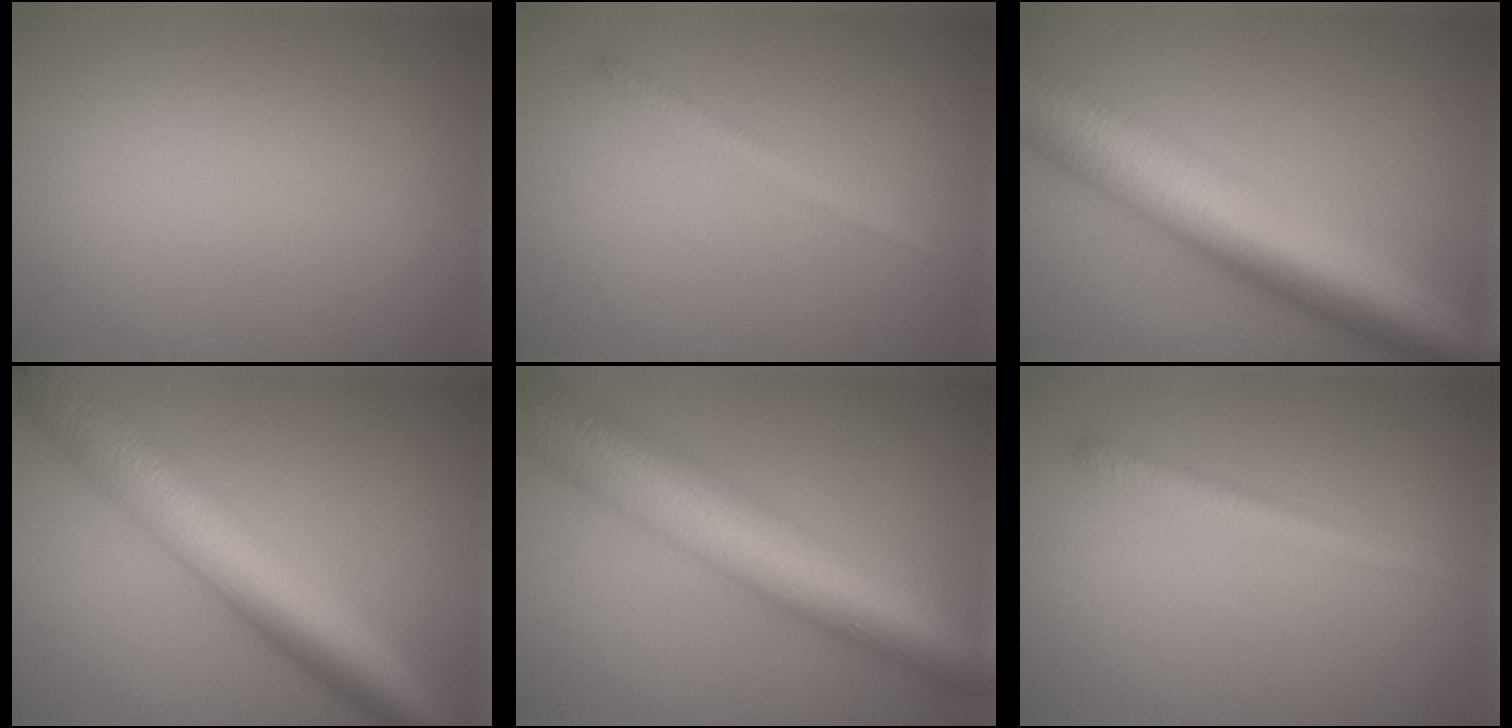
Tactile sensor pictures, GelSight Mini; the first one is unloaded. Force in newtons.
{"total": 1.3, "press": 1.3, "slide": 0.1}
{"total": 11.4, "press": 11.4, "slide": 0.2}
{"total": 8.7, "press": 8.7, "slide": 0.1}
{"total": 11.2, "press": 11.2, "slide": 0.2}
{"total": 1.9, "press": 1.9, "slide": 0.1}